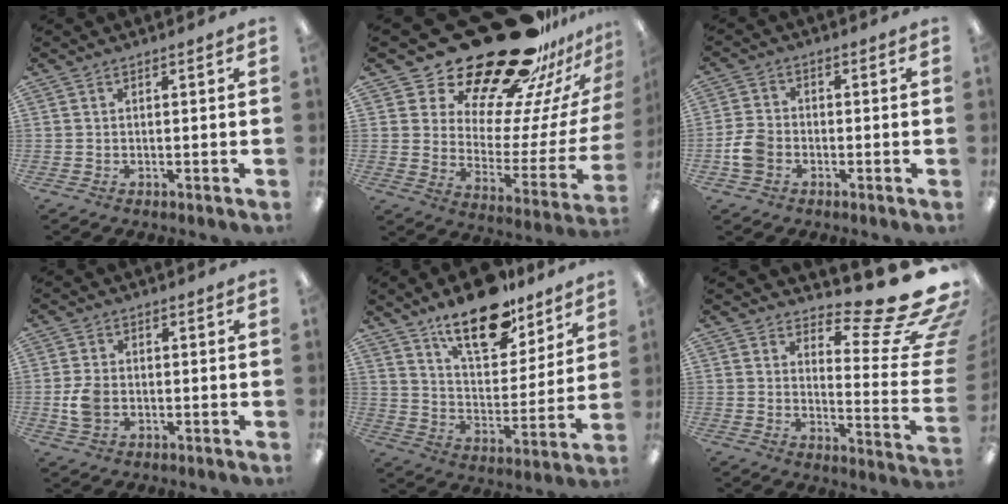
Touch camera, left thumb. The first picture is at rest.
{"total": 28.8, "force": [23.6, 10.2, 12.9], "torque": [-0.188, -0.175, 0.415]}
{"total": 5.9, "force": [-1.9, 4.5, 3.4], "torque": [-0.073, 0.011, -0.037]}
{"total": 5.3, "force": [-0.7, 3.9, 3.6], "torque": [-0.066, 0.000, -0.013]}
{"total": 7.6, "force": [5.6, 3.8, 3.4], "torque": [-0.025, -0.032, 0.094]}
{"total": 16.8, "force": [11.6, 4.1, 11.4], "torque": [-0.137, -0.108, 0.185]}